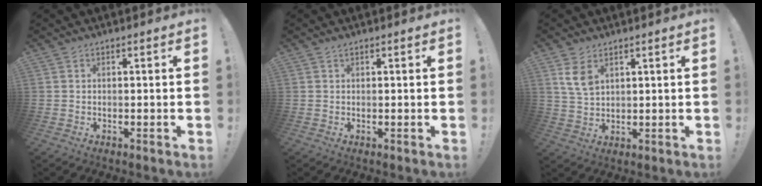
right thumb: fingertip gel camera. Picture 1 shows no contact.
{"total": 0.6, "force": [0.5, 0.0, 0.3], "torque": [0.001, -0.003, 0.009]}
{"total": 7.0, "force": [3.4, 4.5, 4.2], "torque": [-0.074, -0.014, 0.065]}